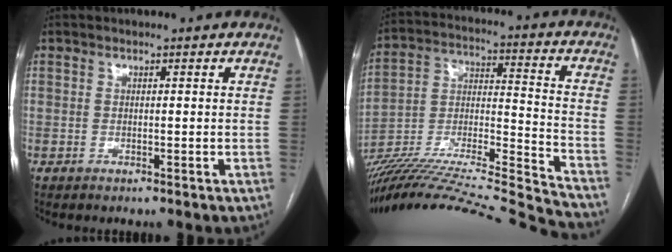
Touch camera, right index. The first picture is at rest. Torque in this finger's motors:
{"motor_torque": [0.00, -2.14, 0.65, 0.21]}